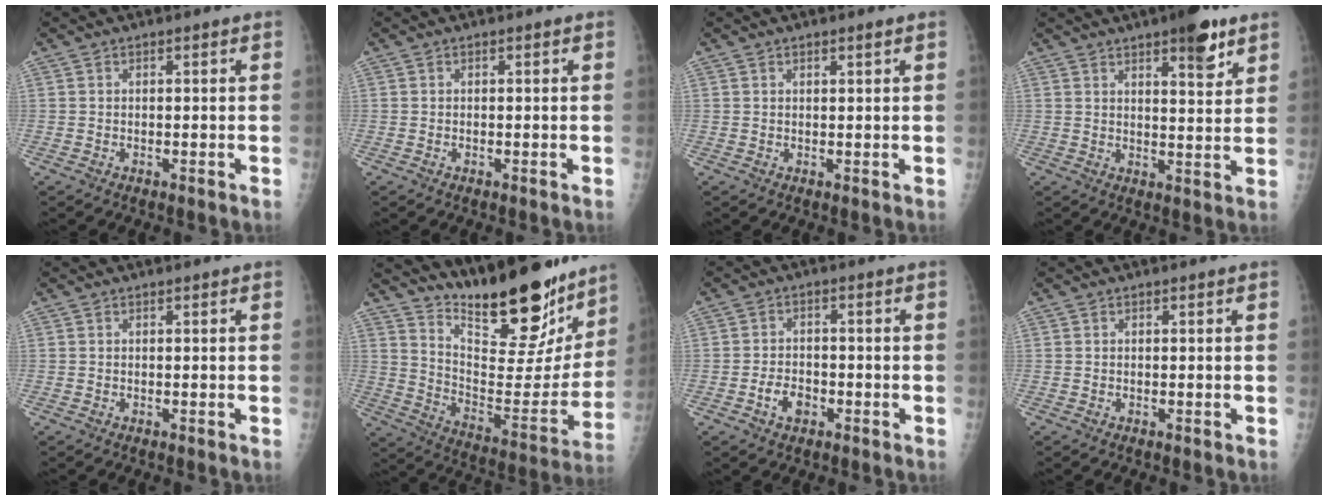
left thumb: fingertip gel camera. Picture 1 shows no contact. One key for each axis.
{"total": 0.0}
{"total": 0.9, "fx": 0.6, "fy": 0.2, "fz": 0.7, "tx": -0.012, "ty": -0.003, "tz": 0.011}
{"total": 8.4, "fx": 5.2, "fy": 2.4, "fz": 6.1, "tx": -0.069, "ty": -0.027, "tz": 0.071}
{"total": 0.0}
{"total": 26.3, "fx": 20.2, "fy": 8.4, "fz": 14.7, "tx": -0.184, "ty": -0.118, "tz": 0.306}
{"total": 4.2, "fx": -1.9, "fy": 2.8, "fz": 2.5, "tx": -0.034, "ty": 0.017, "tz": -0.033}
{"total": 0.0}